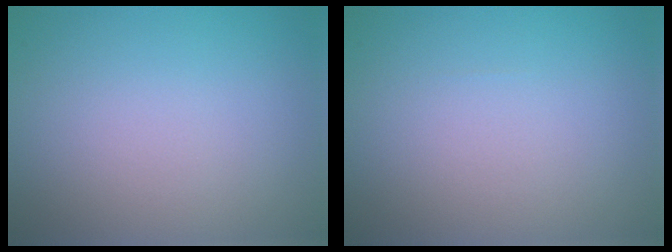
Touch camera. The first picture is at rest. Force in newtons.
{"total": 0.0}